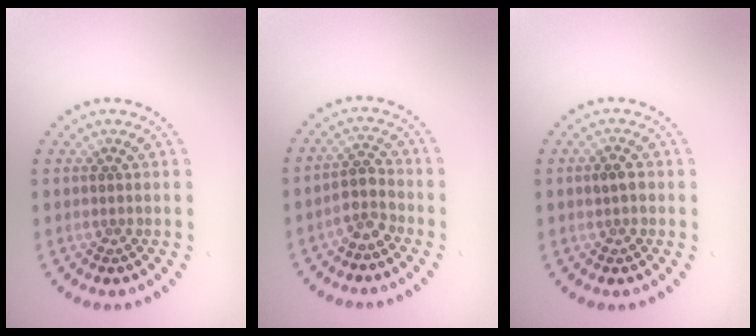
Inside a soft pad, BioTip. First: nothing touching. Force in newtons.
{"total": 2.3, "press": 2.0, "slide": 1.1}
{"total": 1.4, "press": 1.4, "slide": 0.2}